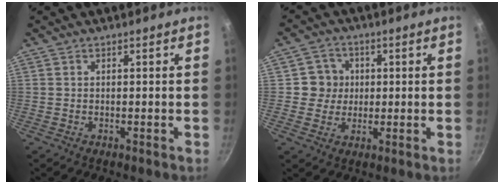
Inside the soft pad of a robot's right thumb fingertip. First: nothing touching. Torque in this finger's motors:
{"motor_torque": [-0.13, 0.45, 0.27, -0.14, -0.03]}